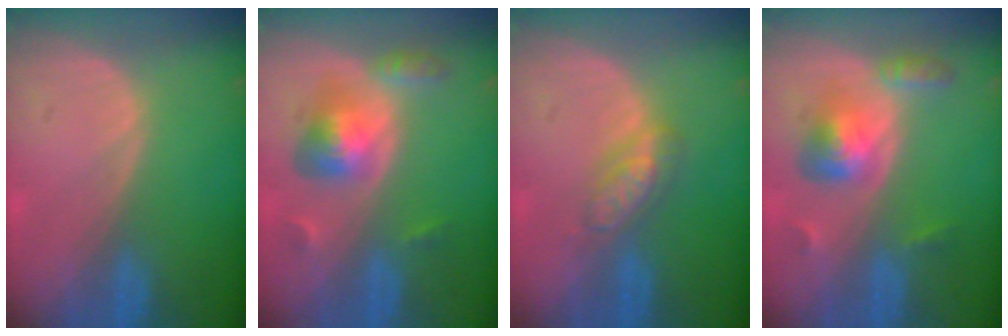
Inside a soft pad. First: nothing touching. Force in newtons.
{"total": 6.1, "press": 5.6, "slide": 2.4}
{"total": 4.6, "press": 4.2, "slide": 1.9}
{"total": 6.2, "press": 5.5, "slide": 2.8}